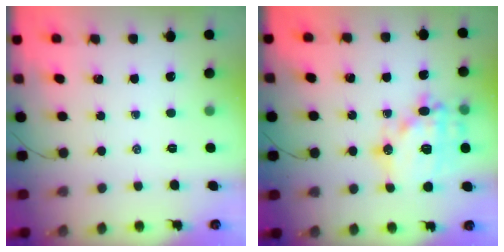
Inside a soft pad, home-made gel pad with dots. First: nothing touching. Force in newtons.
{"total": 18.1, "press": 17.9, "slide": 2.3}